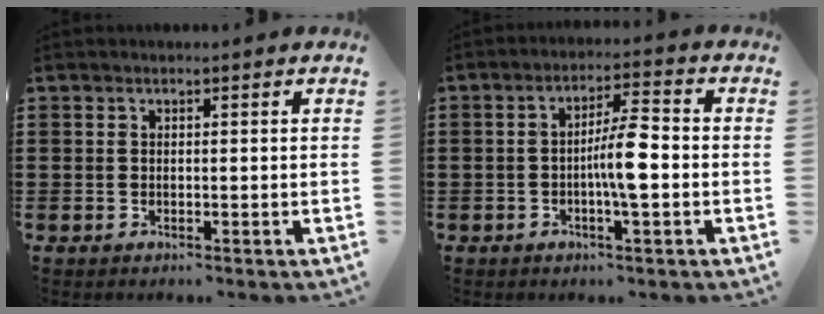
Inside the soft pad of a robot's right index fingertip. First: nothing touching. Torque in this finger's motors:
{"motor_torque": [2.14, 0.00, 0.31, 0.14]}